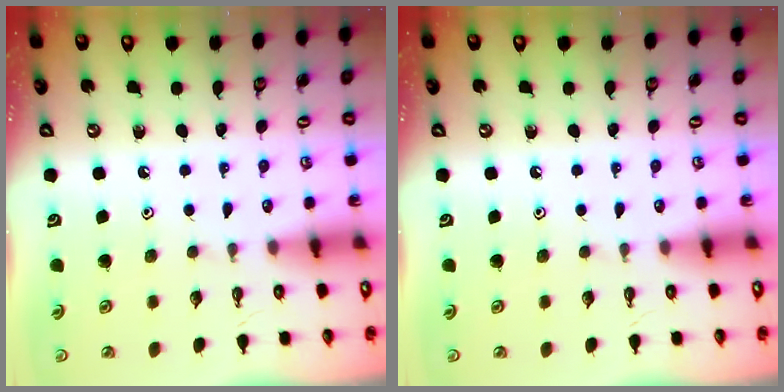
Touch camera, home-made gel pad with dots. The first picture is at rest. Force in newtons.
{"total": 0.0}